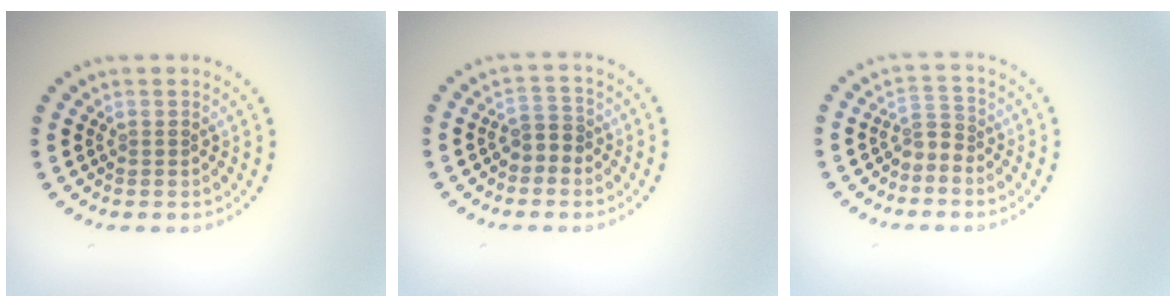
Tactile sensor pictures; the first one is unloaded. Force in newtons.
{"total": 1.9, "press": 1.8, "slide": 0.7}
{"total": 1.9, "press": 1.2, "slide": 1.4}